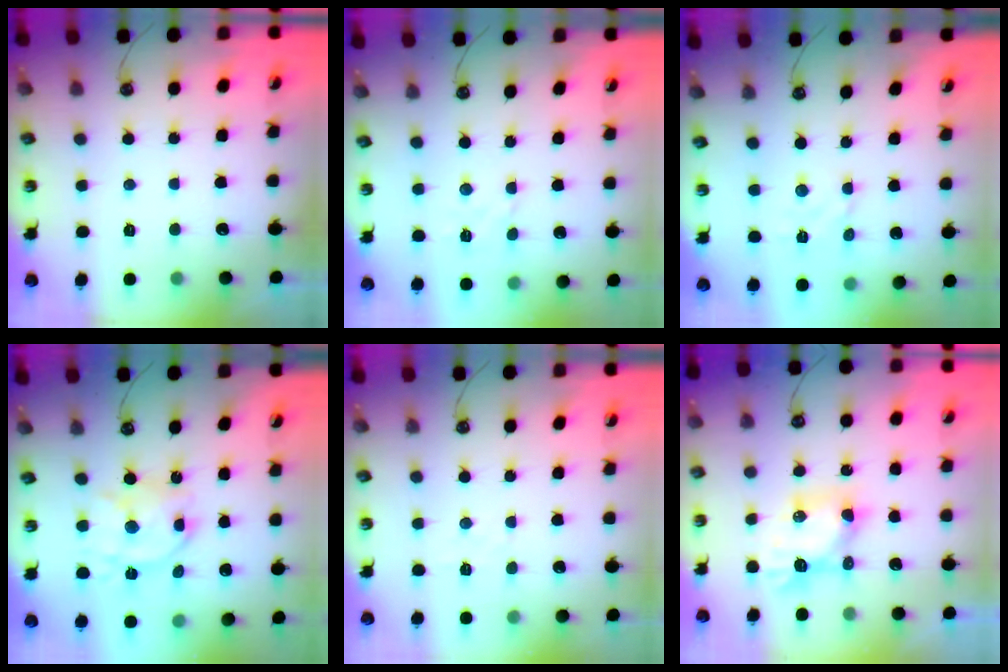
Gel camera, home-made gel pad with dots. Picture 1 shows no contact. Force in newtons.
{"total": 2.8, "press": 2.7, "slide": 0.5}
{"total": 2.8, "press": 2.7, "slide": 0.4}
{"total": 15.6, "press": 15.6, "slide": 1.3}
{"total": 3.7, "press": 3.7, "slide": 0.5}
{"total": 6.7, "press": 6.7, "slide": 0.2}